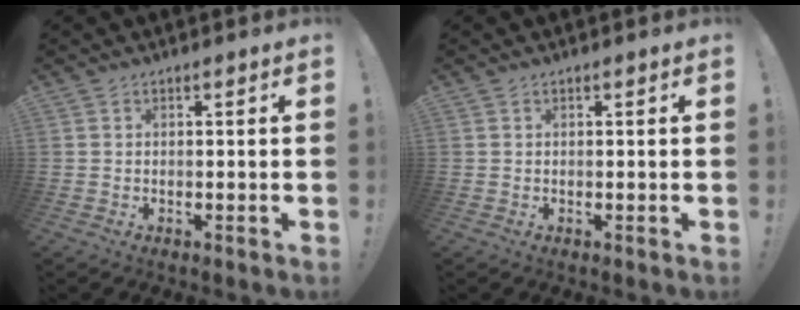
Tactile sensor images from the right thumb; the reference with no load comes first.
{"total": 0.0}